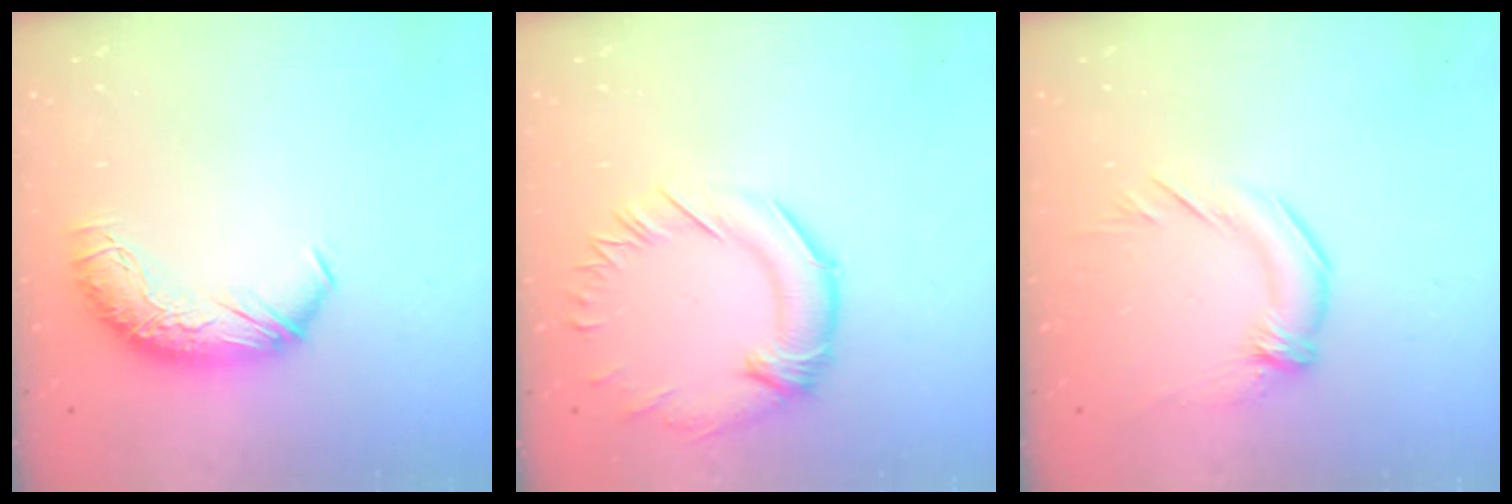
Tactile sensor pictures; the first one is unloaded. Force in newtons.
{"total": 1.3, "press": 0.6, "slide": 1.1}
{"total": 1.6, "press": 0.0, "slide": 1.6}